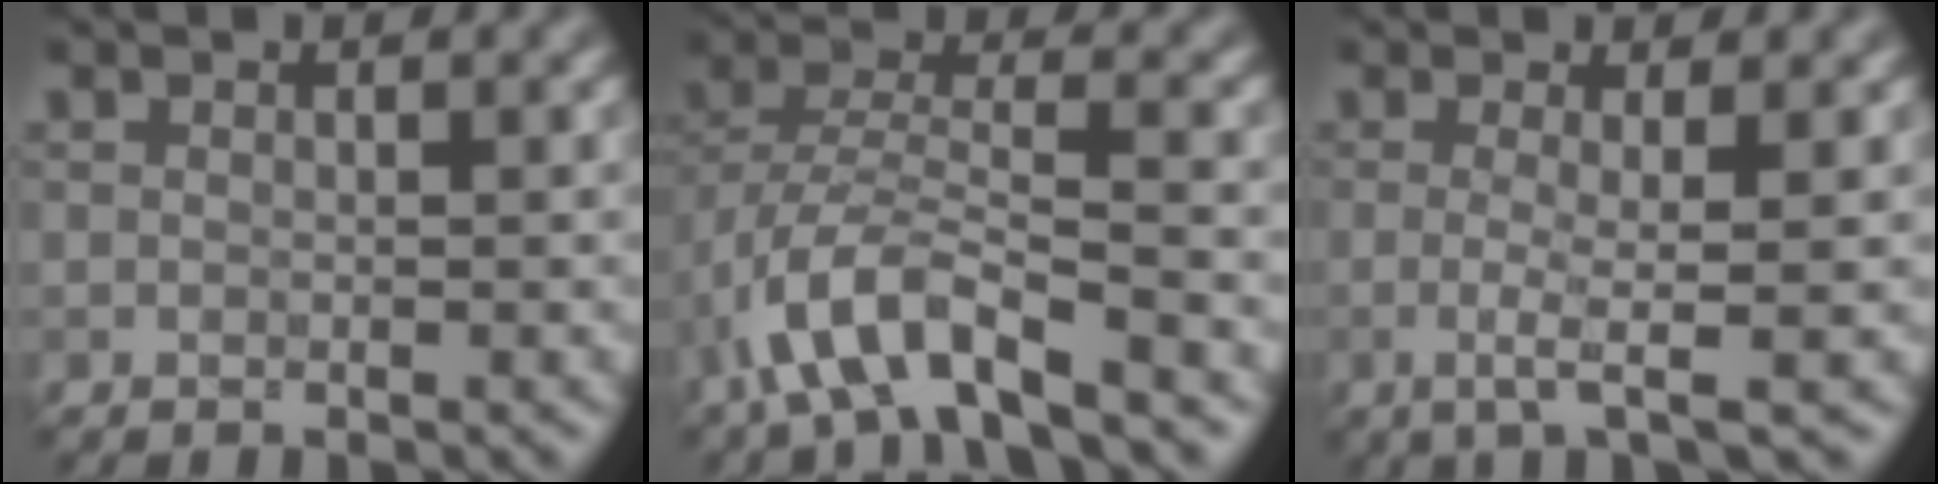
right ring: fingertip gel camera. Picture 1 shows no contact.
{"total": 6.5, "force": [-4.0, 2.0, 4.7], "torque": [-0.090, 0.003, -0.079]}
{"total": 3.0, "force": [-0.4, 0.5, 2.9], "torque": [-0.056, -0.007, -0.013]}